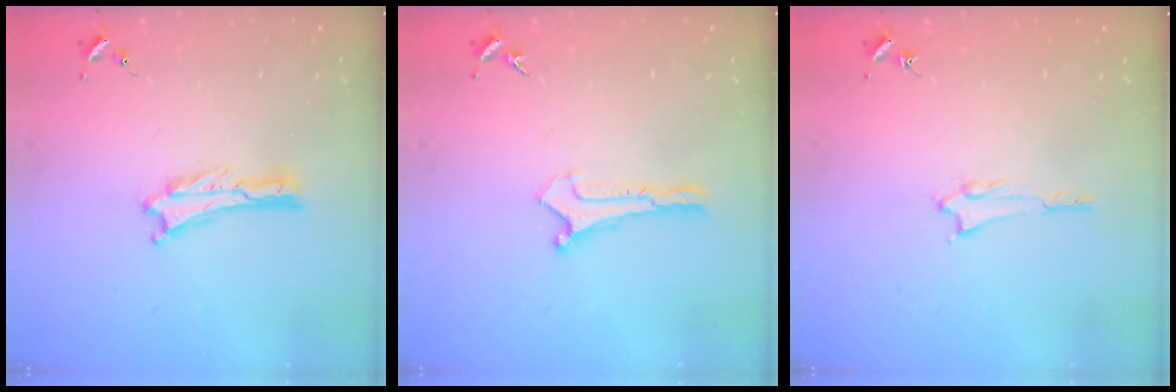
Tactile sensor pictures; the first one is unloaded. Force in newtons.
{"total": 0.0}
{"total": 1.2, "press": 1.2, "slide": 0.1}